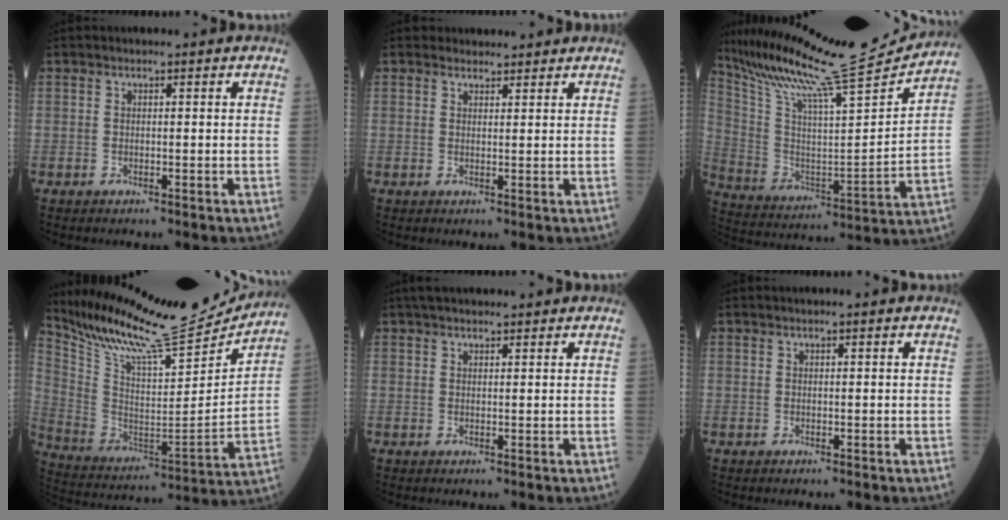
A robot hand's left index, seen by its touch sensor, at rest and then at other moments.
{"total": 2.4, "force": [2.3, 0.8, -0.1], "torque": [0.001, 0.010, 0.030]}
{"total": 22.9, "force": [21.0, -0.8, 9.1], "torque": [-0.182, -0.049, 0.336]}
{"total": 22.1, "force": [20.9, 1.7, 7.0], "torque": [-0.150, -0.059, 0.331]}
{"total": 6.3, "force": [5.5, 1.1, 3.0], "torque": [-0.040, 0.038, 0.084]}
{"total": 0.7, "force": [0.5, -0.1, 0.4], "torque": [-0.006, 0.011, 0.012]}